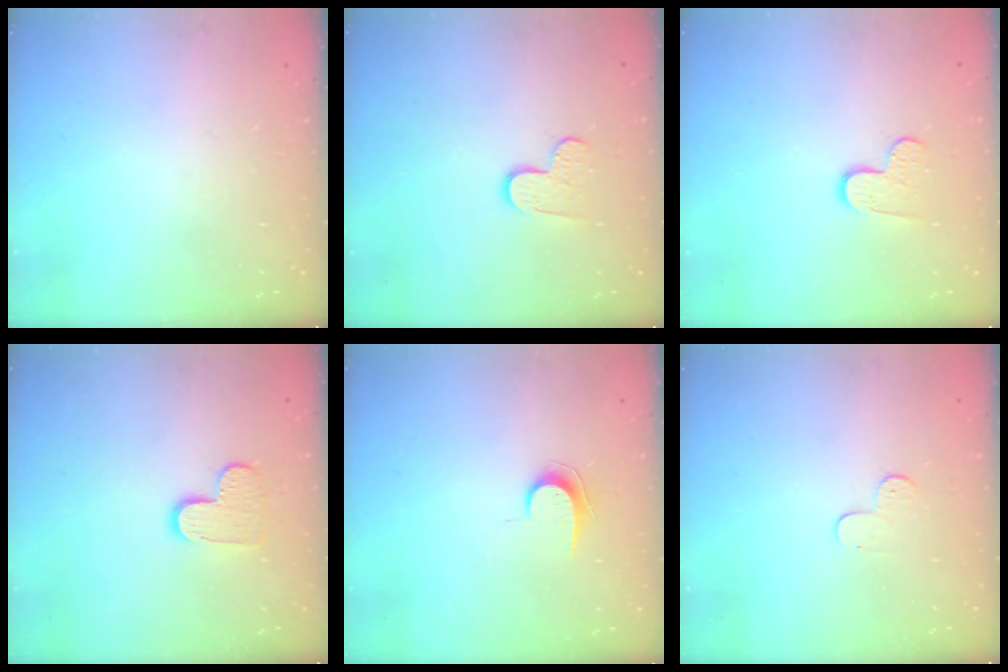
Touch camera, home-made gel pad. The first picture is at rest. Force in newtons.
{"total": 7.9, "press": 7.9, "slide": 0.5}
{"total": 7.9, "press": 7.9, "slide": 0.5}
{"total": 8.5, "press": 8.4, "slide": 0.4}
{"total": 6.7, "press": 6.7, "slide": 0.7}
{"total": 3.9, "press": 3.8, "slide": 0.3}